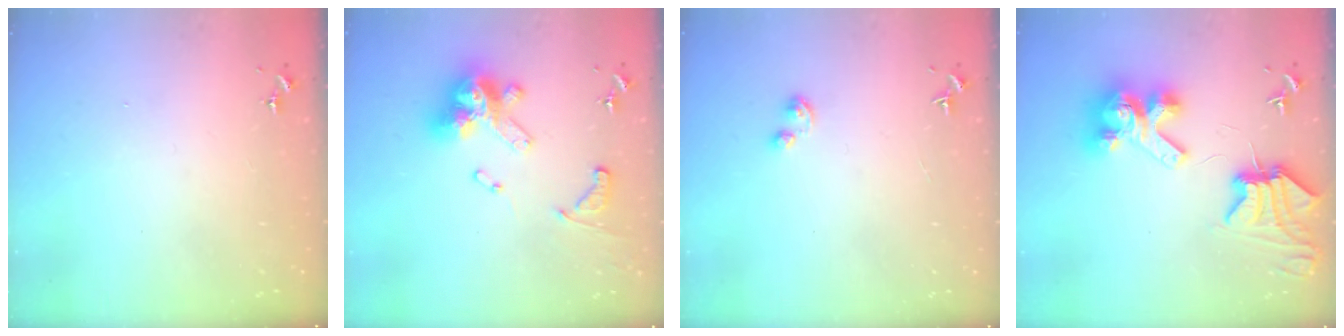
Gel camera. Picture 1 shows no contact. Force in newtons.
{"total": 18.2, "press": 18.0, "slide": 2.1}
{"total": 2.8, "press": 2.7, "slide": 0.4}
{"total": 11.0, "press": 10.9, "slide": 1.5}